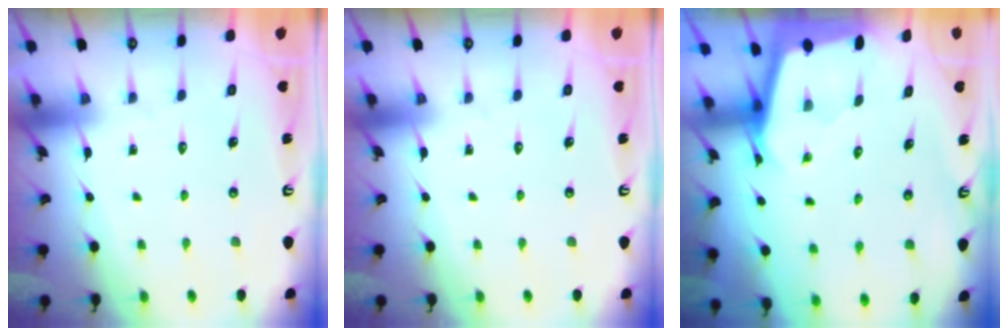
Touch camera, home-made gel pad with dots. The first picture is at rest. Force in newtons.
{"total": 0.0}
{"total": 2.5, "press": 2.5, "slide": 0.1}